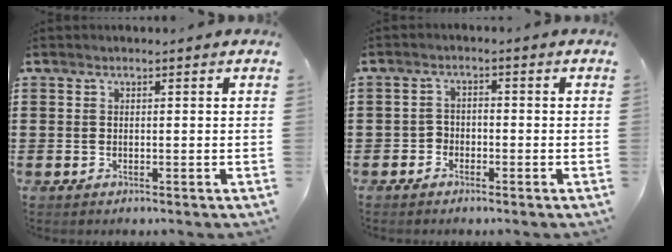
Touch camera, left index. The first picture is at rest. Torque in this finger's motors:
{"motor_torque": [-0.82, 1.22, 0.01, -0.01]}